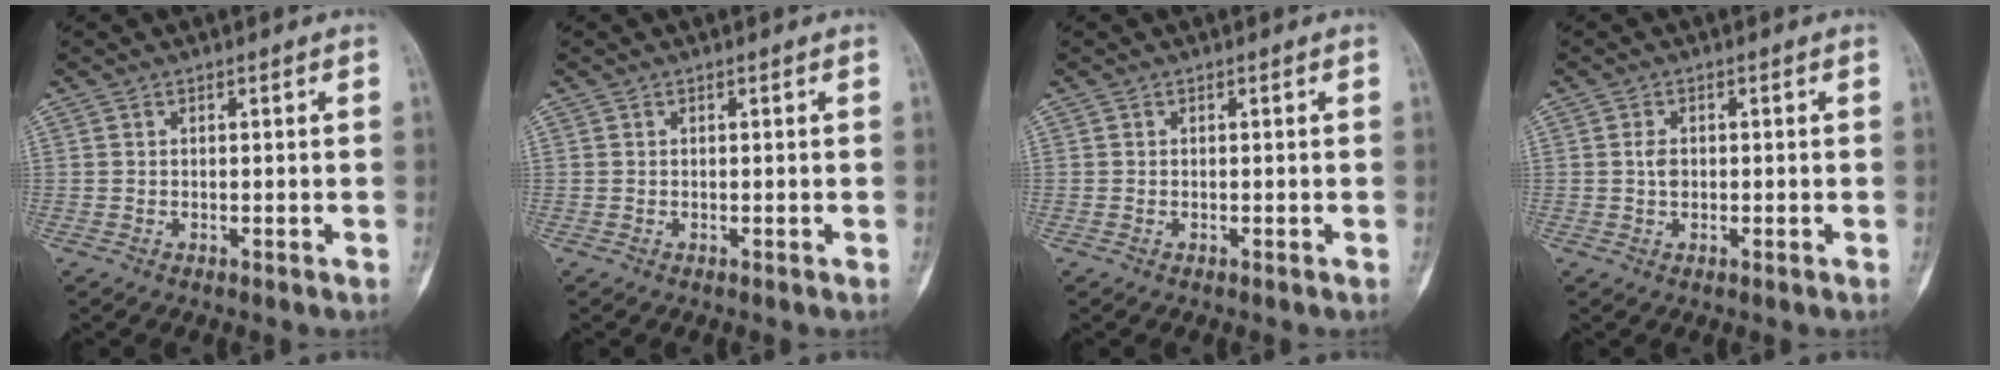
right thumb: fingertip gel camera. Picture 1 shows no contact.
{"total": 0.0}
{"total": 0.0}
{"total": 1.9, "force": [0.0, 1.3, 1.4], "torque": [-0.020, 0.003, -0.002]}